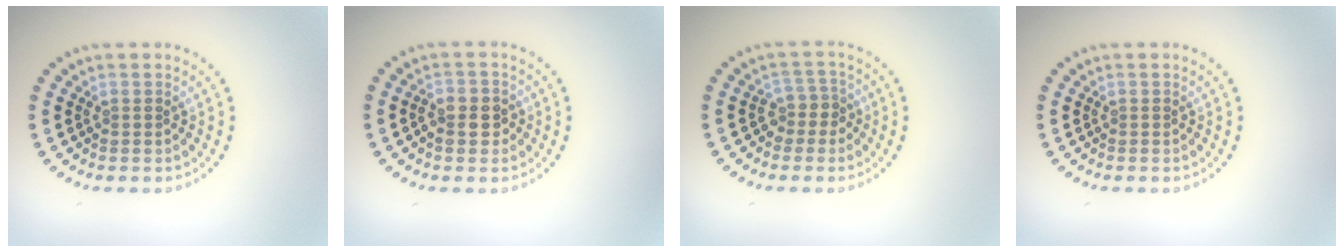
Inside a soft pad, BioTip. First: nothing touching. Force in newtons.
{"total": 2.6, "press": 2.5, "slide": 0.7}
{"total": 2.0, "press": 1.6, "slide": 1.2}
{"total": 0.0}